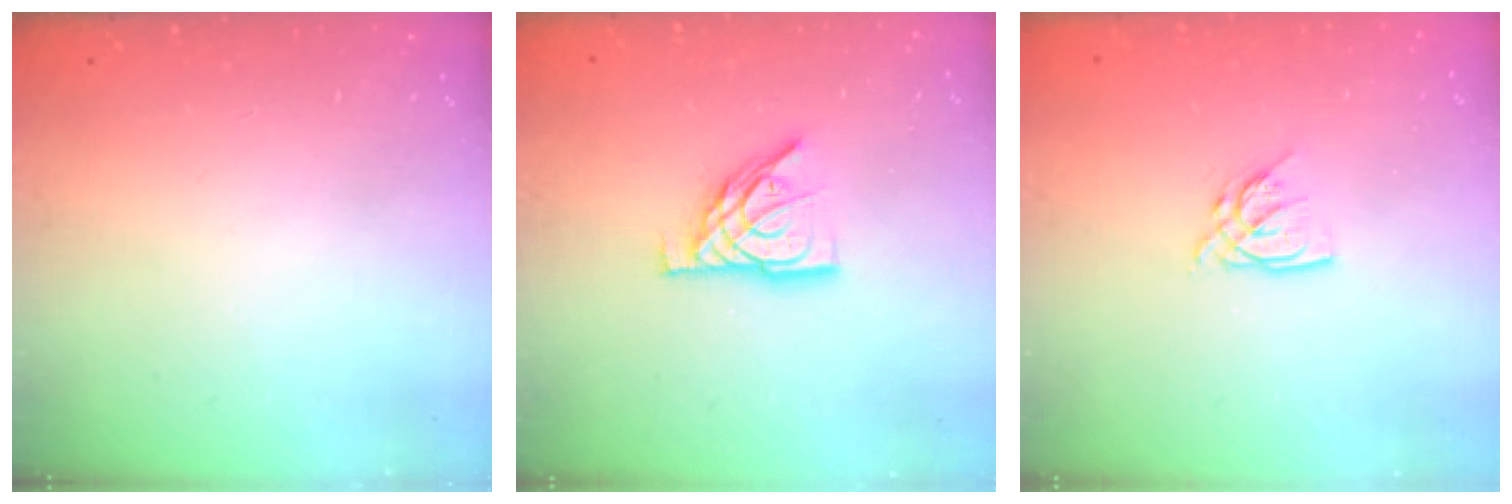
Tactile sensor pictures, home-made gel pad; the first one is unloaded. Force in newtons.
{"total": 10.7, "press": 10.6, "slide": 1.2}
{"total": 5.4, "press": 5.4, "slide": 0.1}